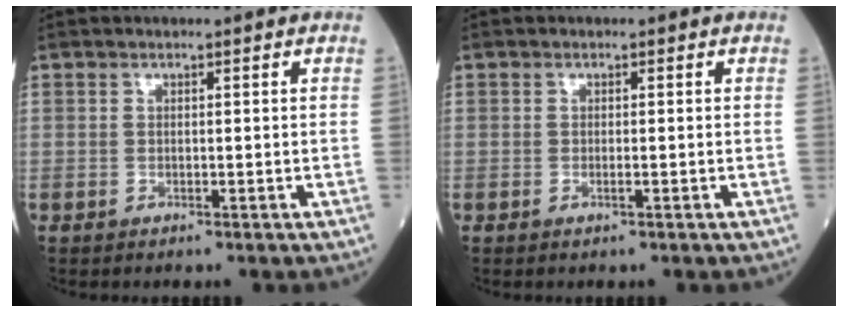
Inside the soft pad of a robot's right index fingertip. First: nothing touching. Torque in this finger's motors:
{"motor_torque": [-0.10, -0.05, -0.04, -0.01]}